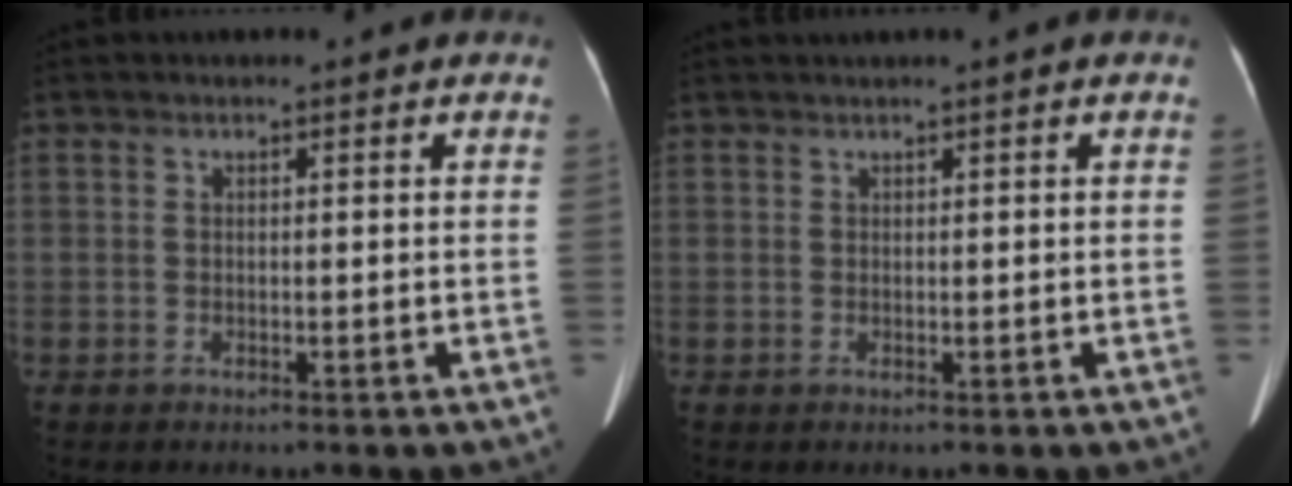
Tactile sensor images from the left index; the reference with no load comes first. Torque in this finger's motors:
{"motor_torque": [0.28, -0.14, -0.02, 0.00]}